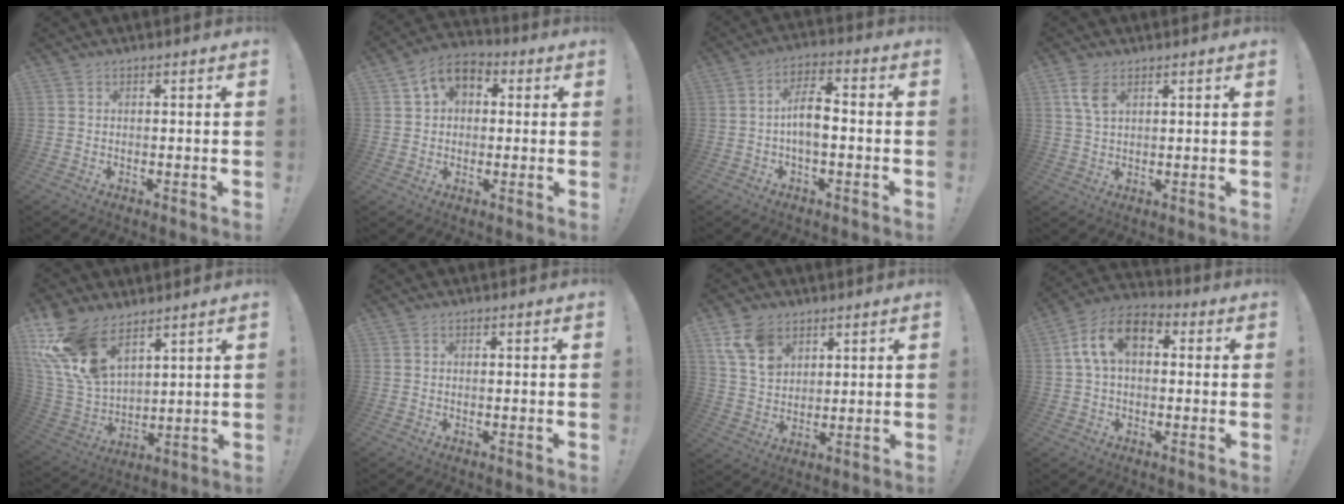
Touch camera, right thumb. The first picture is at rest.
{"total": 8.5, "force": [3.2, 6.4, 4.7], "torque": [-0.073, -0.006, 0.063]}
{"total": 8.1, "force": [-1.1, 3.6, 7.2], "torque": [-0.120, 0.007, -0.020]}
{"total": 5.4, "force": [2.5, 2.7, 4.0], "torque": [-0.080, -0.009, 0.045]}
{"total": 17.6, "force": [10.9, 9.5, 10.0], "torque": [-0.227, -0.061, 0.209]}
{"total": 0.0}
{"total": 11.2, "force": [6.6, 7.5, 5.0], "torque": [-0.095, -0.024, 0.133]}
{"total": 12.1, "force": [3.0, 7.6, 8.9], "torque": [-0.157, 0.012, 0.060]}